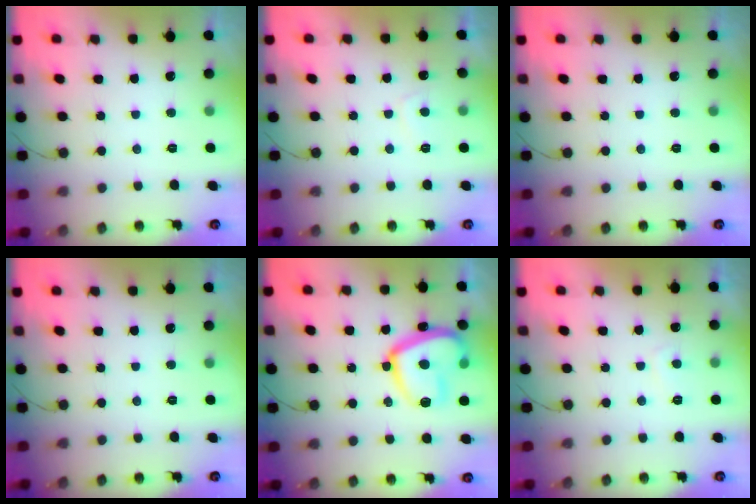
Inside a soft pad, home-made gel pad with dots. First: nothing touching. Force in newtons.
{"total": 2.3, "press": 2.2, "slide": 0.6}
{"total": 0.0}
{"total": 0.0}
{"total": 18.3, "press": 18.3, "slide": 1.6}
{"total": 1.6, "press": 1.4, "slide": 0.7}